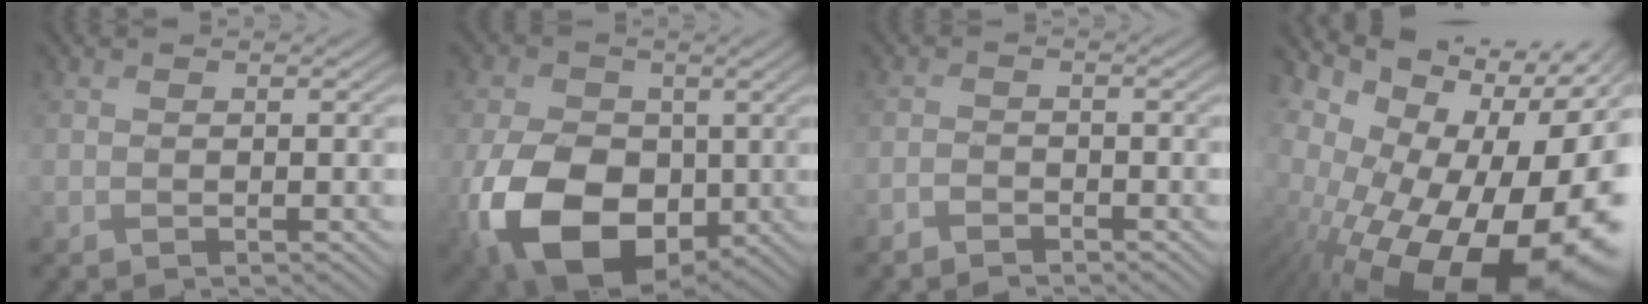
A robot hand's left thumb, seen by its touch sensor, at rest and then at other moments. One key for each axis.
{"total": 16.2, "fx": -3.5, "fy": 11.1, "fz": 11.3, "tx": -0.252, "ty": -0.035, "tz": -0.060}
{"total": 1.6, "fx": -1.4, "fy": 0.5, "fz": 0.5, "tx": -0.009, "ty": 0.001, "tz": -0.032}
{"total": 22.4, "fx": -6.6, "fy": 13.9, "fz": 16.3, "tx": -0.239, "ty": -0.026, "tz": -0.079}